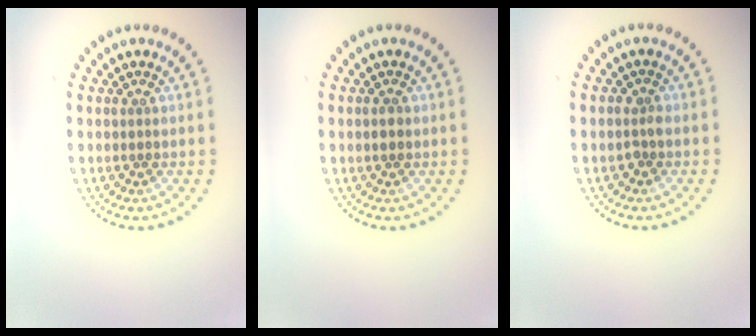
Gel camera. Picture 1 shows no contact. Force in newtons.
{"total": 1.2, "press": 1.2, "slide": 0.1}
{"total": 0.9, "press": 0.8, "slide": 0.3}